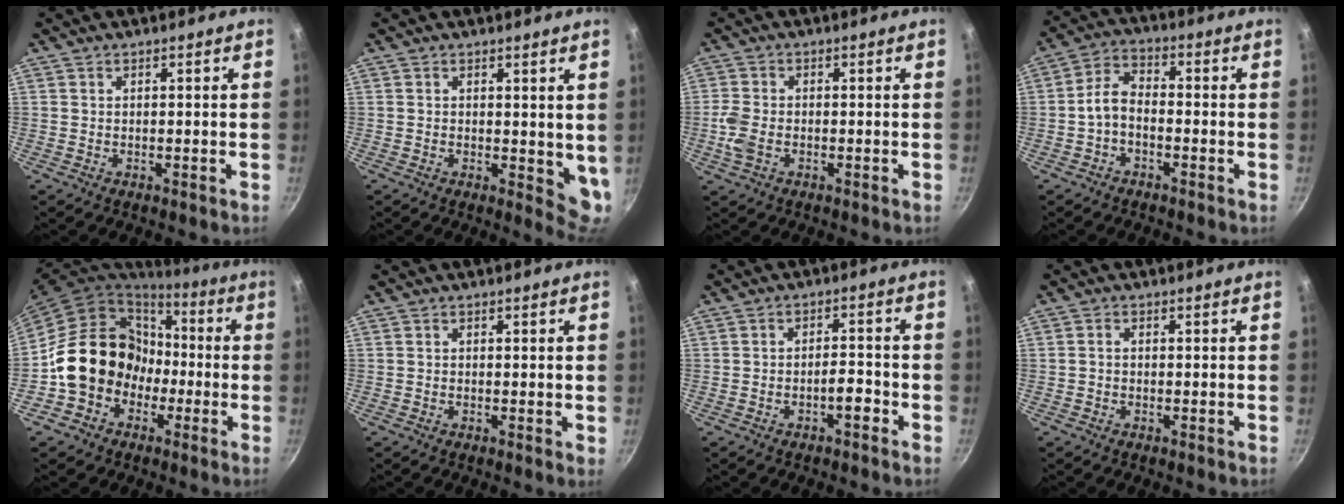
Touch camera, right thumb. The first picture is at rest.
{"total": 5.3, "force": [1.3, 2.8, 4.3], "torque": [-0.047, -0.017, 0.017]}
{"total": 4.7, "force": [-1.2, 3.0, 3.4], "torque": [-0.081, 0.004, -0.030]}
{"total": 5.7, "force": [-2.0, 3.4, 4.1], "torque": [-0.076, 0.036, -0.045]}
{"total": 17.1, "force": [-3.3, 14.6, 8.1], "torque": [-0.092, 0.064, -0.049]}
{"total": 0.6, "force": [0.1, 0.2, 0.6], "torque": [-0.007, -0.001, -0.002]}
{"total": 3.5, "force": [-2.0, 1.2, 2.6], "torque": [-0.032, 0.023, -0.031]}
{"total": 1.0, "force": [-0.3, 0.7, 0.6], "torque": [-0.010, 0.005, -0.006]}